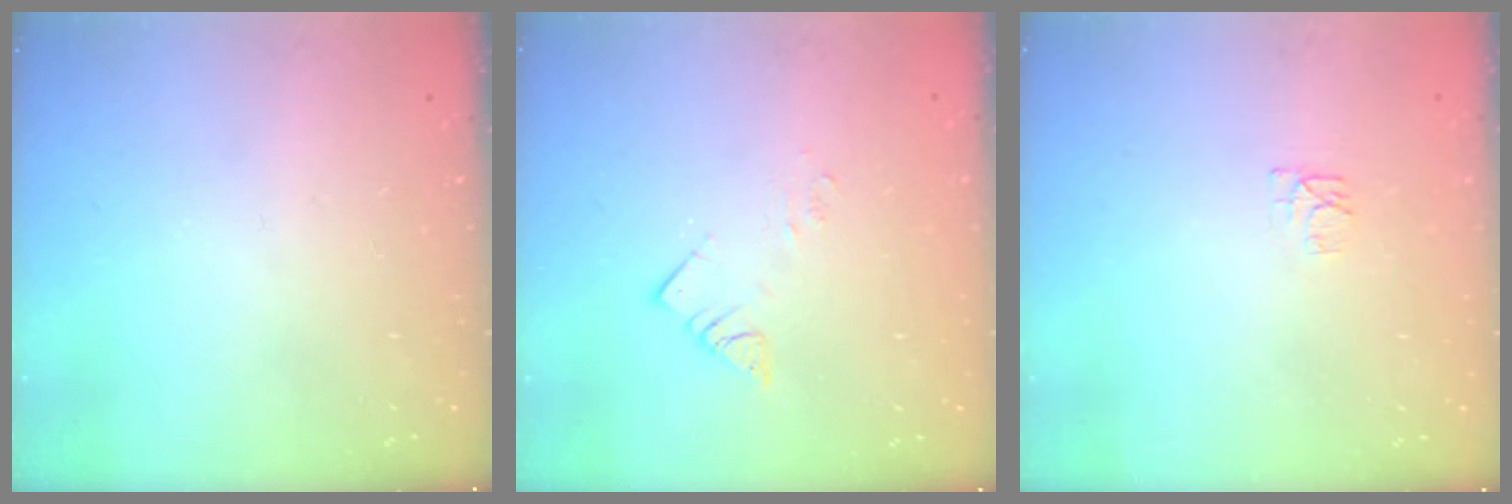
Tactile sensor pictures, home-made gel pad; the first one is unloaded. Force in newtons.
{"total": 3.3, "press": 3.3, "slide": 0.1}
{"total": 4.4, "press": 4.4, "slide": 0.7}